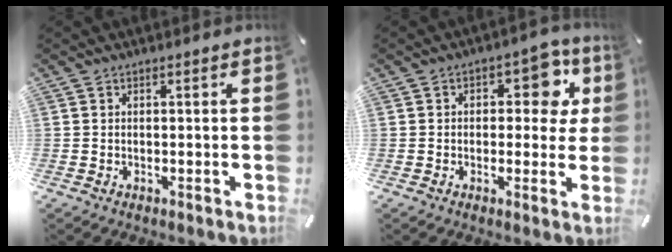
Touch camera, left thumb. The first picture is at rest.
{"total": 9.3, "force": [2.5, 5.8, 6.8], "torque": [-0.072, -0.008, 0.036]}